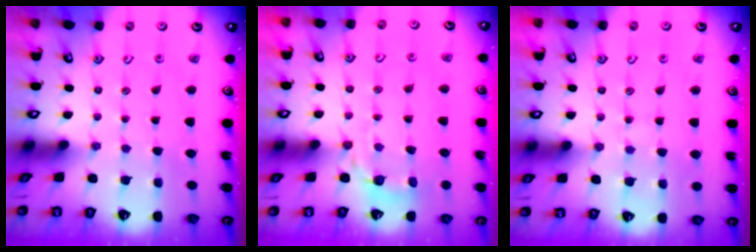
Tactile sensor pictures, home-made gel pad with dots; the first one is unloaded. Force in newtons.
{"total": 4.0, "press": 3.6, "slide": 1.7}
{"total": 4.8, "press": 4.8, "slide": 0.6}